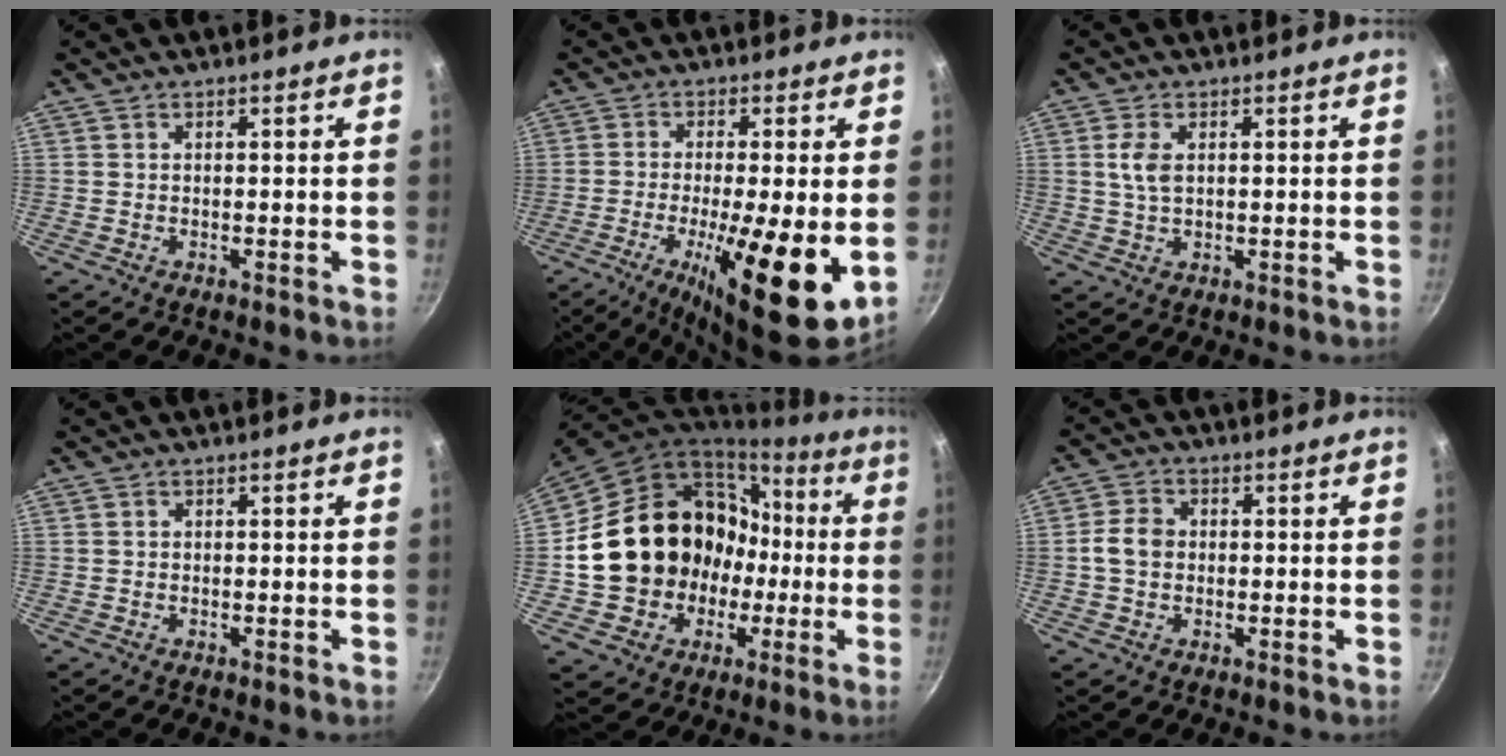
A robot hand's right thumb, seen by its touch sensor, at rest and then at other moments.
{"total": 15.4, "force": [-3.4, 3.5, 14.6], "torque": [-0.242, -0.010, -0.055]}
{"total": 4.0, "force": [0.9, 2.1, 3.2], "torque": [-0.067, 0.001, 0.018]}
{"total": 0.0}
{"total": 21.8, "force": [-0.9, 18.6, 11.3], "torque": [-0.158, 0.056, 0.014]}
{"total": 4.9, "force": [-0.2, 3.9, 2.9], "torque": [-0.047, 0.013, -0.011]}